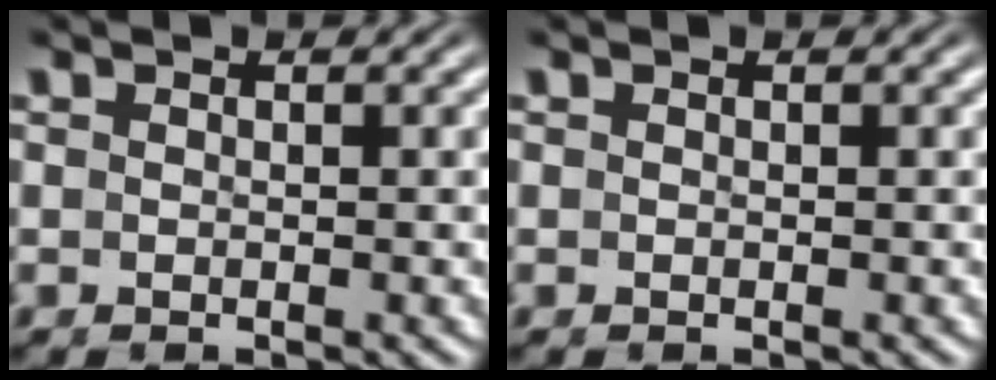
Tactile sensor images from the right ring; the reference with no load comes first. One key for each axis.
{"total": 0.0}